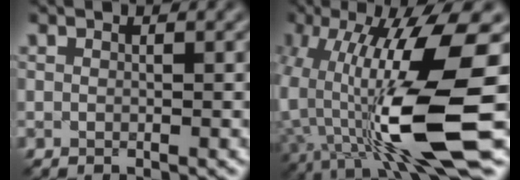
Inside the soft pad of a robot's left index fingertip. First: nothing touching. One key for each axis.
{"total": 12.5, "fx": -1.7, "fy": 2.8, "fz": 12.1, "tx": -0.224, "ty": -0.006, "tz": -0.027}